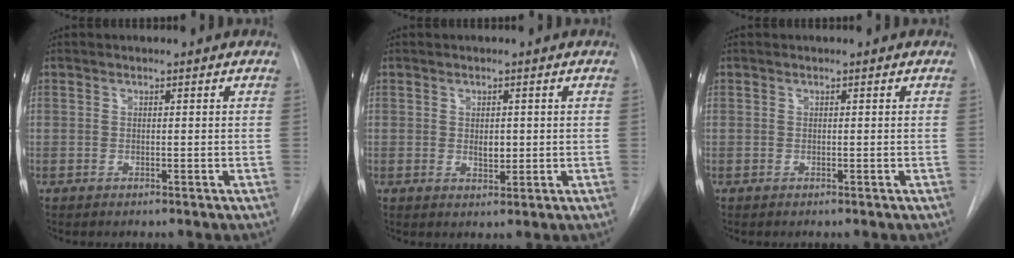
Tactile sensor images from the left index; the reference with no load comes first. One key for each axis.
{"total": 2.0, "fx": 0.2, "fy": 1.2, "fz": 1.6, "tx": -0.025, "ty": -0.004, "tz": 0.007}
{"total": 0.0}